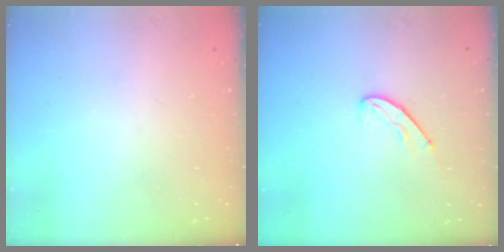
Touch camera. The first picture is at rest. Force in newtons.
{"total": 5.6, "press": 5.5, "slide": 0.5}